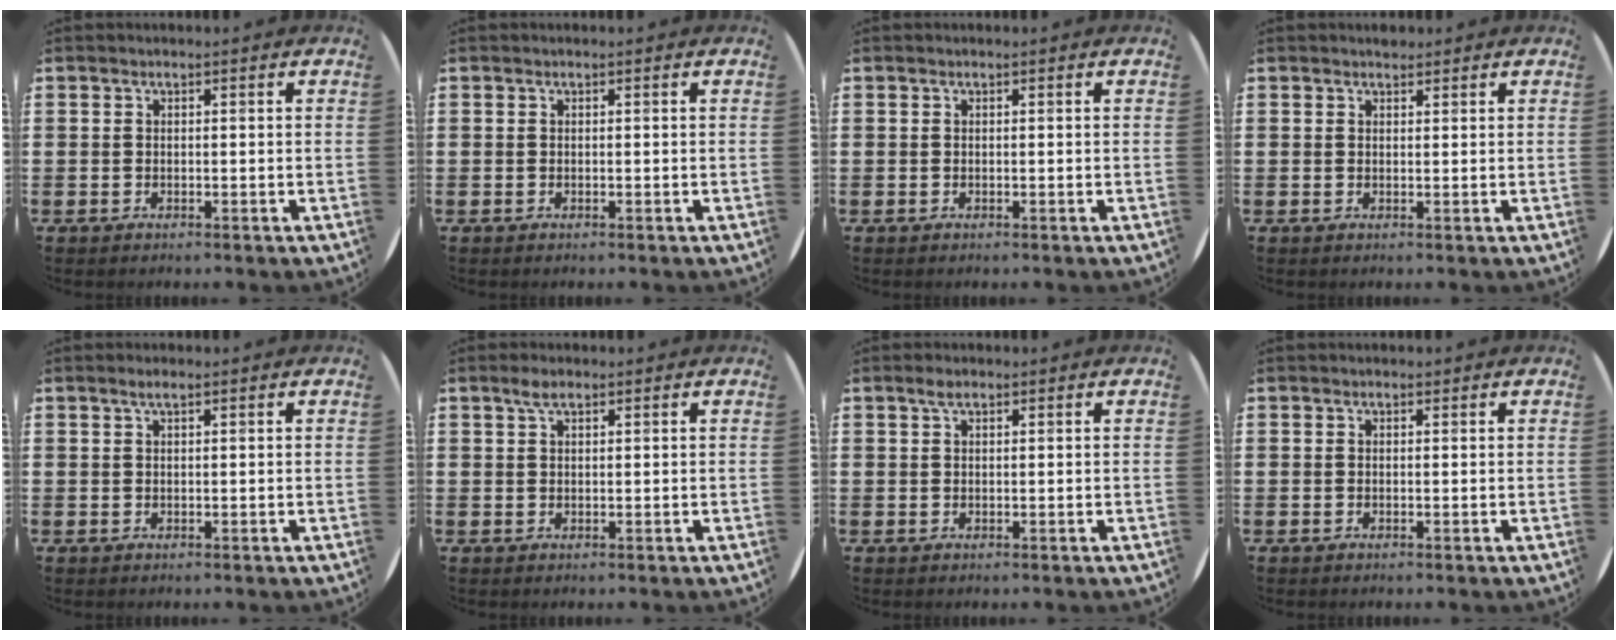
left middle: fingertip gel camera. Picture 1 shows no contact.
{"total": 0.0}
{"total": 0.0}
{"total": 1.0, "force": [0.9, 0.3, -0.1], "torque": [0.008, -0.001, 0.017]}
{"total": 1.1, "force": [0.7, 0.1, 0.9], "torque": [-0.017, 0.003, 0.012]}
{"total": 2.0, "force": [1.3, 0.8, 1.3], "torque": [-0.027, 0.007, 0.021]}
{"total": 1.3, "force": [0.8, 0.6, 0.9], "torque": [-0.010, 0.002, 0.011]}
{"total": 0.0}